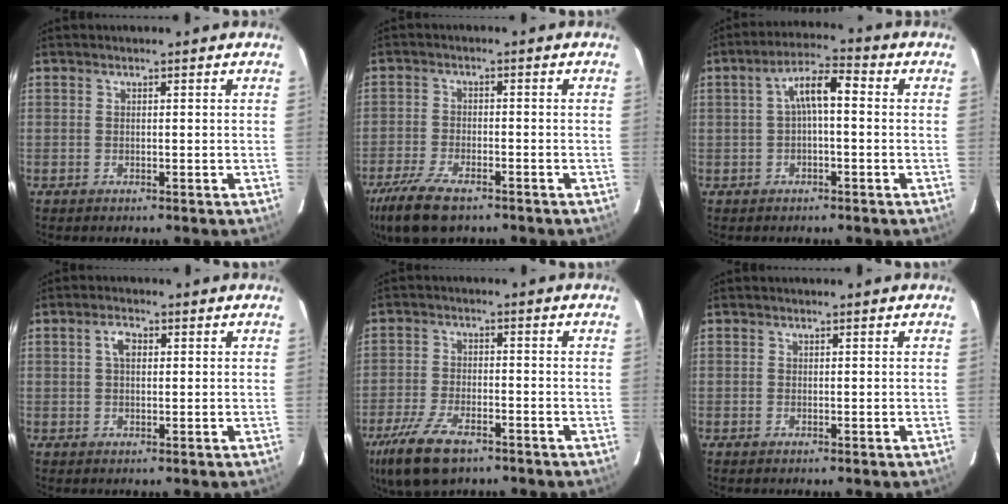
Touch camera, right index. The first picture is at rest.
{"total": 10.6, "force": [-7.6, 4.0, 6.3], "torque": [-0.159, -0.027, -0.143]}
{"total": 5.9, "force": [-0.1, 1.9, 5.6], "torque": [-0.105, 0.020, 0.002]}
{"total": 2.7, "force": [0.7, 1.6, 2.1], "torque": [-0.040, 0.010, 0.012]}
{"total": 11.6, "force": [-7.7, 5.0, 7.1], "torque": [-0.174, -0.025, -0.144]}
{"total": 0.0}